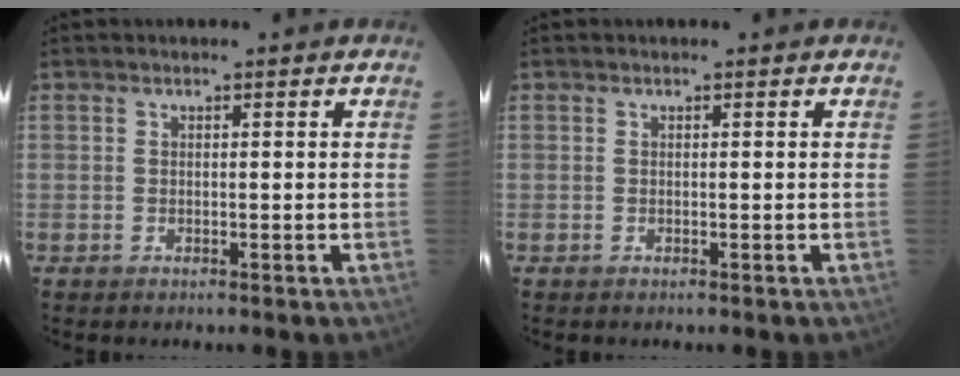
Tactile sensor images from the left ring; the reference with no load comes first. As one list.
[{"total": 0.0}]